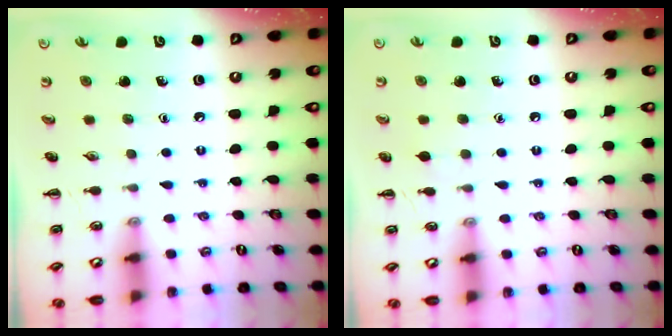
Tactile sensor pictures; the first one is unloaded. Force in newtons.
{"total": 3.9, "press": 3.6, "slide": 1.6}